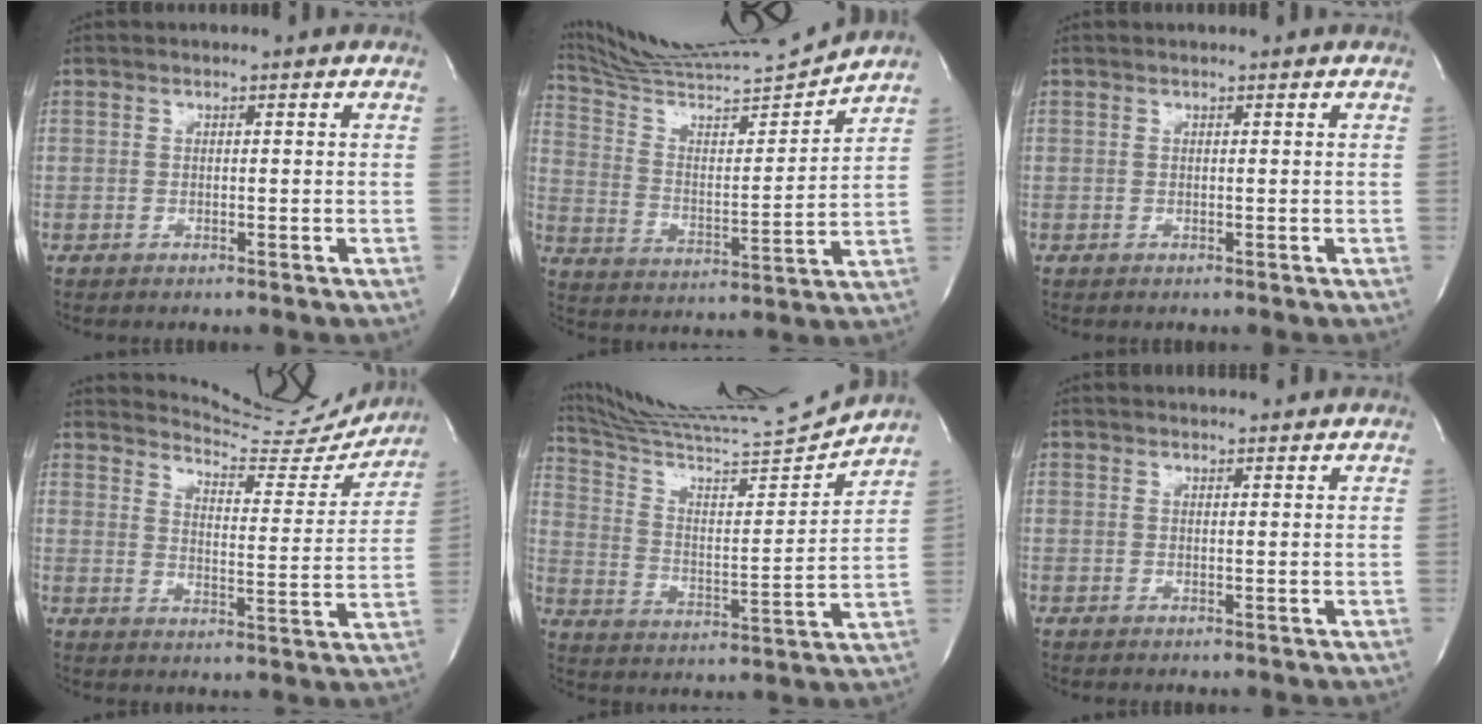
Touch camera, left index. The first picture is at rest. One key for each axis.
{"total": 17.5, "fx": 16.7, "fy": -1.3, "fz": 5.2, "tx": -0.108, "ty": -0.036, "tz": 0.275}
{"total": 0.6, "fx": 0.6, "fy": 0.0, "fz": 0.2, "tx": -0.004, "ty": 0.007, "tz": 0.011}
{"total": 13.7, "fx": 13.6, "fy": 1.3, "fz": 1.0, "tx": -0.016, "ty": -0.059, "tz": 0.167}
{"total": 18.3, "fx": 17.4, "fy": -1.8, "fz": 5.3, "tx": -0.109, "ty": -0.055, "tz": 0.277}
{"total": 2.8, "fx": 2.8, "fy": 0.3, "fz": 0.6, "tx": -0.014, "ty": 0.010, "tz": 0.035}